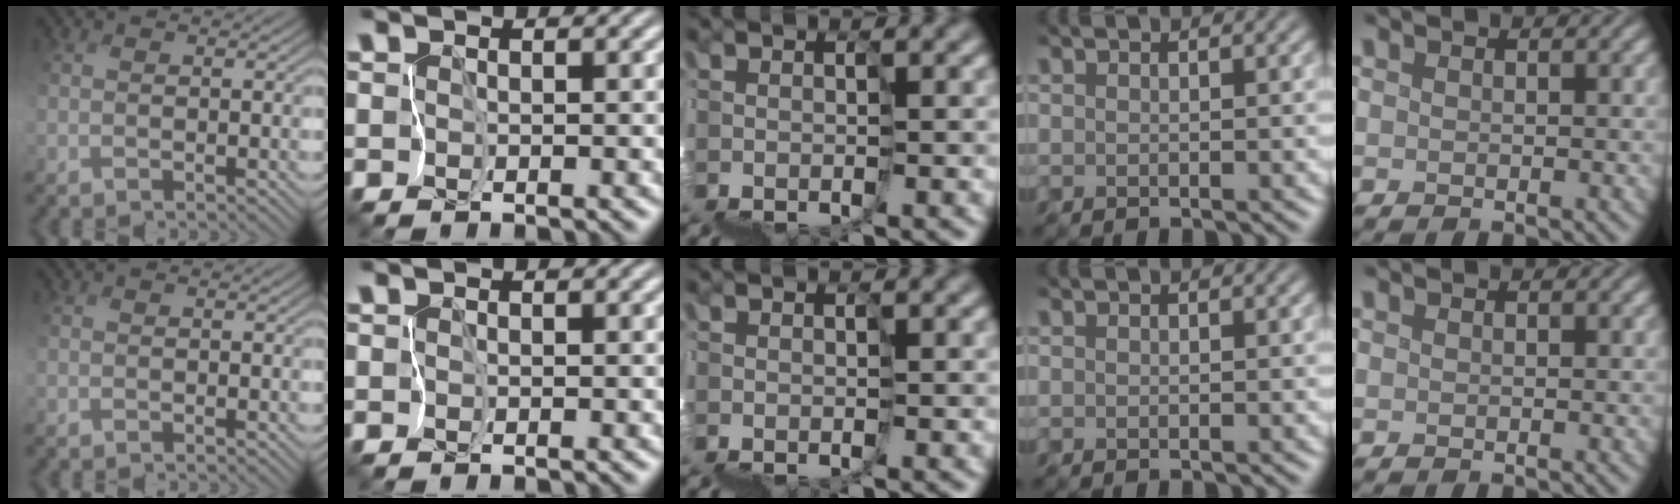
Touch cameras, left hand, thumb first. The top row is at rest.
{}